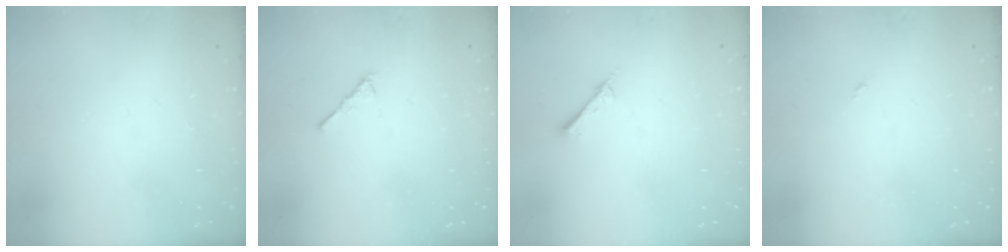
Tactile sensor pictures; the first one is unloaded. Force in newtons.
{"total": 2.9, "press": 2.8, "slide": 0.7}
{"total": 1.5, "press": 1.4, "slide": 0.2}
{"total": 0.0}